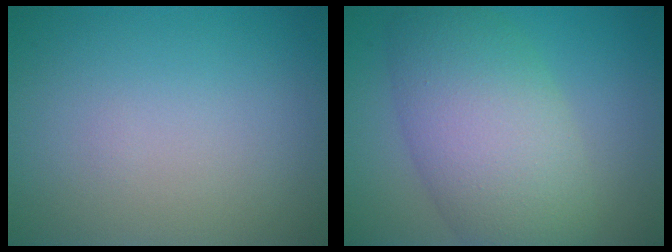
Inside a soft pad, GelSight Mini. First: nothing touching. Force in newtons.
{"total": 8.8, "press": 8.8, "slide": 0.4}